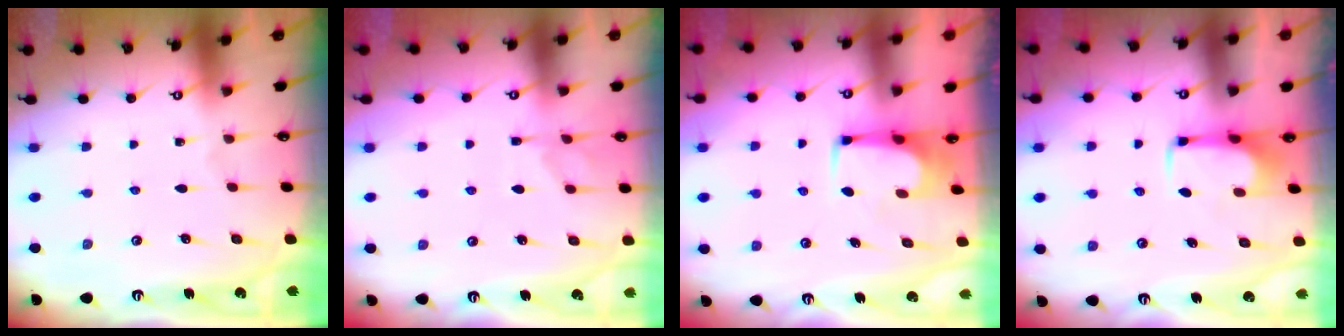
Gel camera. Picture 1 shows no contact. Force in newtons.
{"total": 1.1, "press": 0.3, "slide": 1.1}
{"total": 1.6, "press": 1.5, "slide": 0.3}
{"total": 2.0, "press": 2.0, "slide": 0.2}